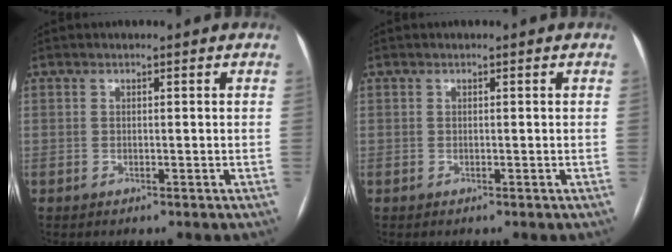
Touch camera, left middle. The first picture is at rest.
{"total": 0.0}